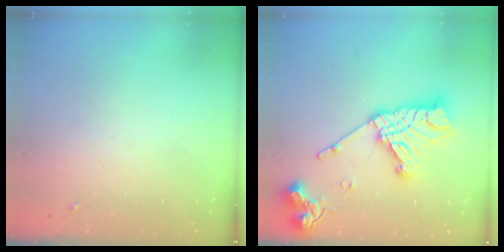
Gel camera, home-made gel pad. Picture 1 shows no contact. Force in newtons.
{"total": 20.7, "press": 20.6, "slide": 1.9}